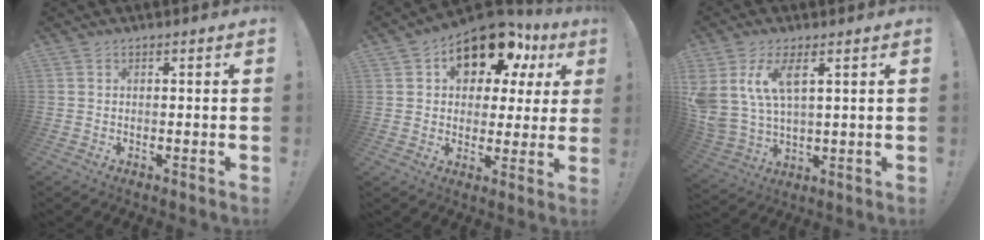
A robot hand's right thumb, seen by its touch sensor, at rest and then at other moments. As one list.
[{"total": 14.5, "force": [8.5, 8.1, 8.4], "torque": [-0.121, -0.056, 0.145]}, {"total": 10.8, "force": [5.3, 5.3, 7.8], "torque": [-0.171, -0.020, 0.099]}]